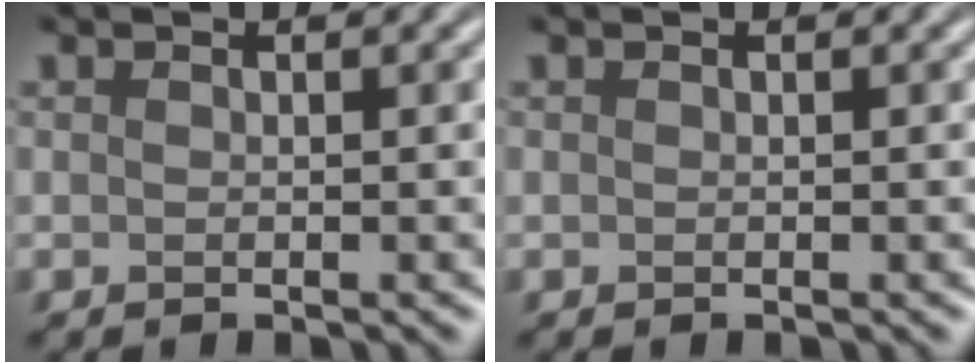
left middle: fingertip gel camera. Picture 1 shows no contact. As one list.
[{"total": 0.0}]